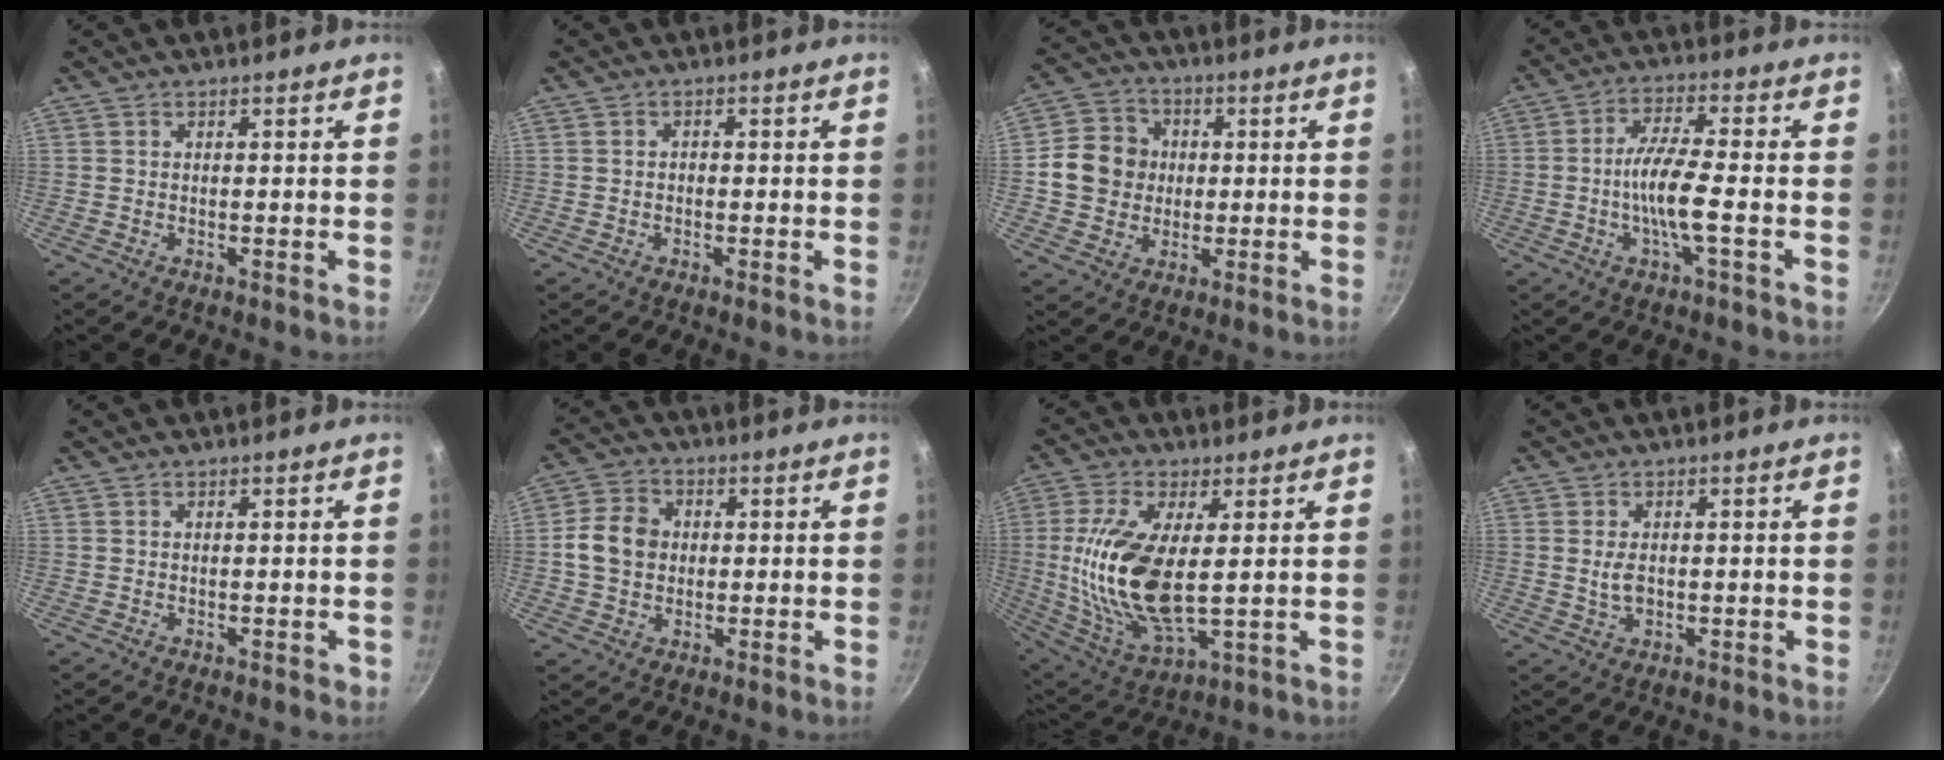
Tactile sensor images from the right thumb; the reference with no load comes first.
{"total": 0.9, "force": [-0.3, 0.7, 0.5], "torque": [-0.009, 0.004, -0.006]}
{"total": 10.0, "force": [0.3, 9.0, 4.3], "torque": [-0.045, 0.014, -0.004]}
{"total": 9.0, "force": [-2.2, 1.6, 8.5], "torque": [-0.170, 0.023, -0.049]}
{"total": 0.7, "force": [-0.3, 0.4, 0.5], "torque": [-0.004, 0.003, -0.002]}
{"total": 8.1, "force": [0.3, 6.7, 4.6], "torque": [-0.064, 0.012, -0.007]}
{"total": 17.9, "force": [1.5, 7.6, 16.1], "torque": [-0.333, -0.015, 0.036]}
{"total": 3.4, "force": [0.0, 2.2, 2.7], "torque": [-0.043, -0.001, 0.001]}